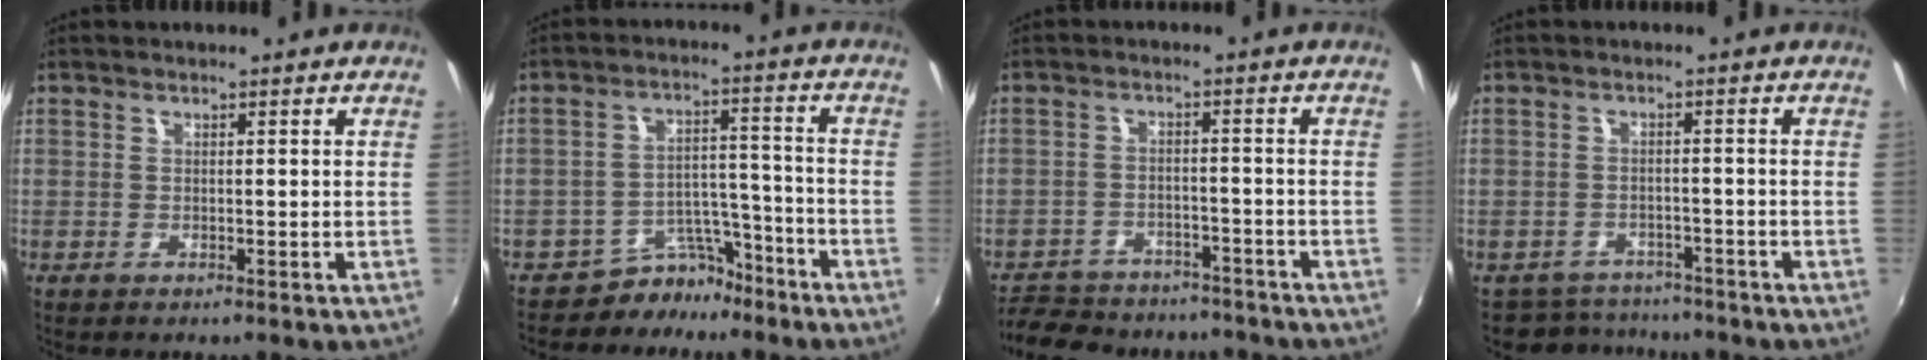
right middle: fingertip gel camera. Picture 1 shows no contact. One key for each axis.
{"total": 7.4, "fx": -6.2, "fy": 3.8, "fz": 0.7, "tx": -0.007, "ty": 0.035, "tz": -0.096}
{"total": 17.6, "fx": -14.7, "fy": 7.4, "fz": 6.3, "tx": -0.150, "ty": 0.007, "tz": -0.204}
{"total": 6.0, "fx": -5.3, "fy": 2.8, "fz": 0.0, "tx": -0.013, "ty": 0.012, "tz": -0.083}